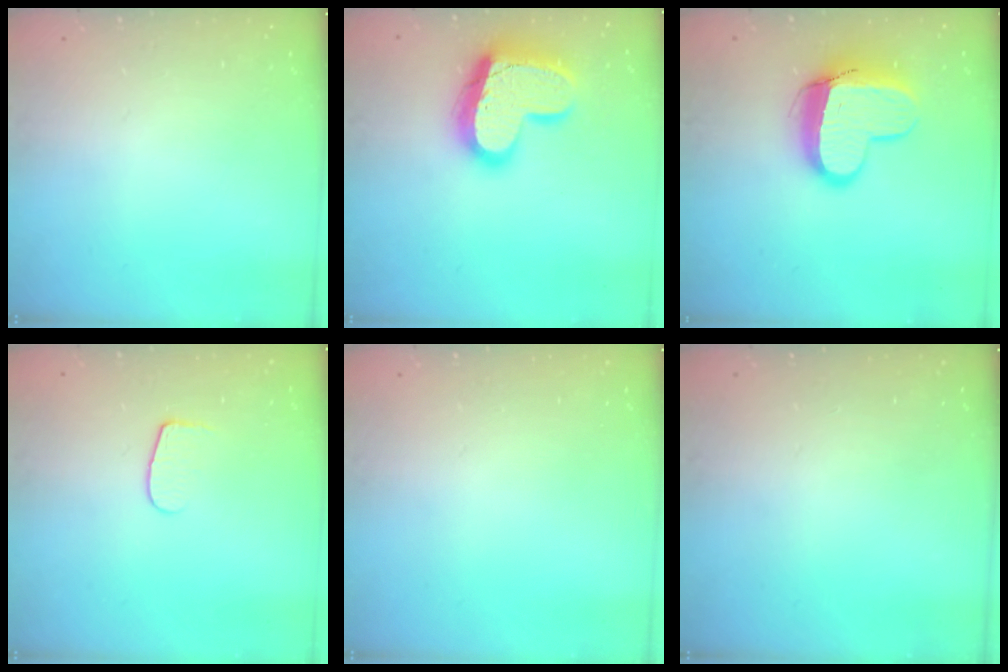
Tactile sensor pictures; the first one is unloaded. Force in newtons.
{"total": 19.1, "press": 19.0, "slide": 1.8}
{"total": 12.7, "press": 12.7, "slide": 1.1}
{"total": 5.9, "press": 5.9, "slide": 0.6}
{"total": 0.0}
{"total": 0.0}